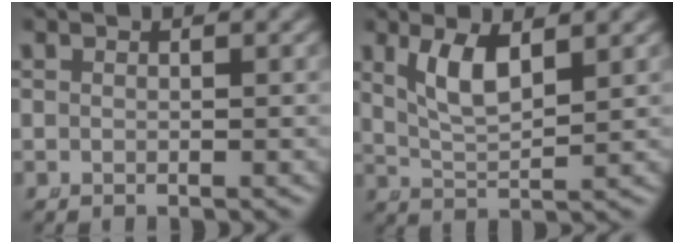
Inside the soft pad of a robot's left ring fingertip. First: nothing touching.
{"total": 4.0, "force": [1.5, 1.6, 3.3], "torque": [-0.074, -0.017, 0.040]}